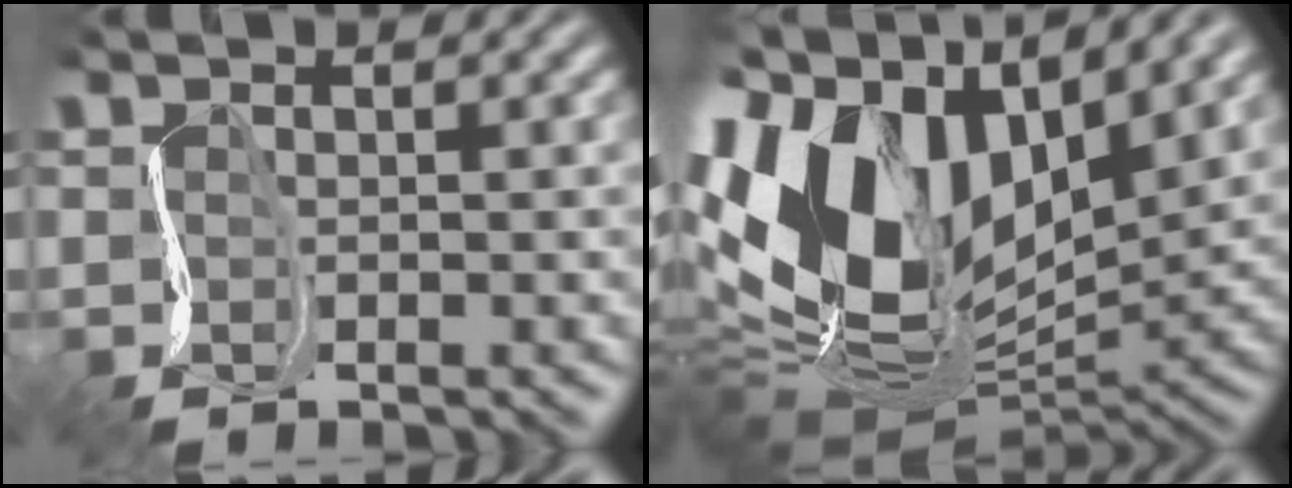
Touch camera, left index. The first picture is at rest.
{"total": 16.2, "force": [3.2, 9.9, 12.4], "torque": [-0.279, 0.005, 0.051]}